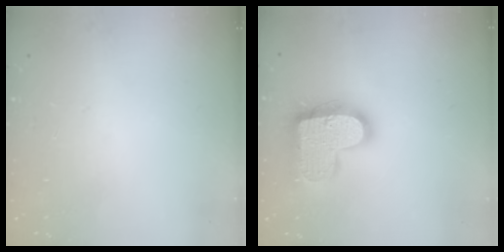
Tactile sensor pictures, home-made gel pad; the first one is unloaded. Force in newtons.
{"total": 17.8, "press": 17.7, "slide": 1.1}